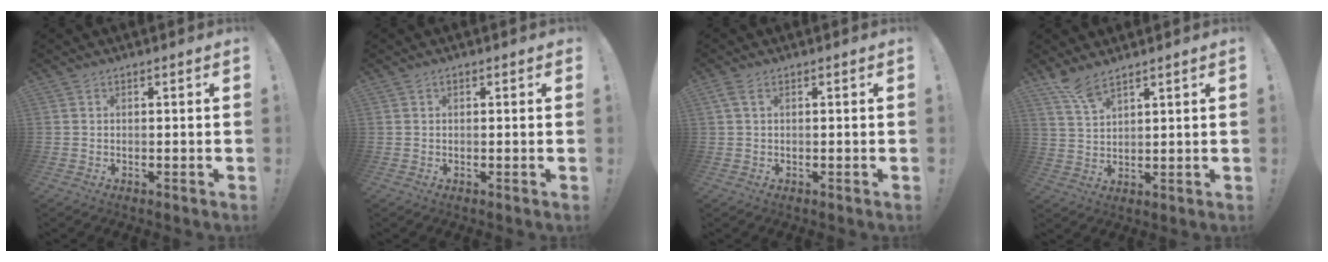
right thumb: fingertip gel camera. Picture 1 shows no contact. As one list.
[{"total": 0.6, "force": [0.1, 0.5, 0.2], "torque": [-0.002, 0.001, 0.001]}, {"total": 2.1, "force": [0.6, 0.9, 1.8], "torque": [-0.039, 0.004, 0.012]}, {"total": 5.9, "force": [4.8, 1.0, 3.2], "torque": [-0.066, -0.028, 0.088]}]